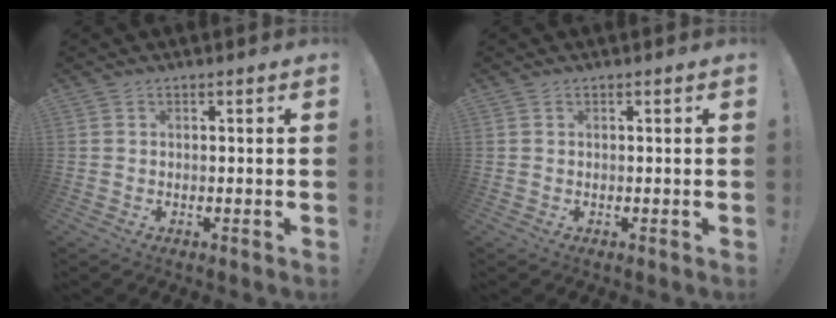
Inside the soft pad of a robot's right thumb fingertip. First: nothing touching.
{"total": 0.0}